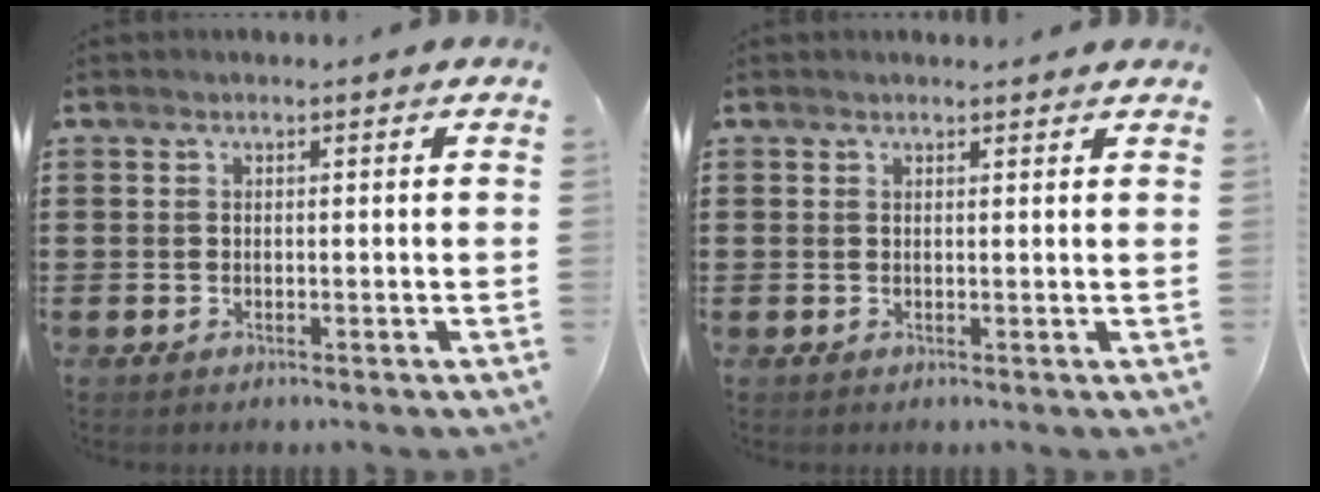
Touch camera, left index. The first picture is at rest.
{"total": 0.6, "force": [0.6, 0.1, 0.1], "torque": [0.003, -0.003, 0.010]}